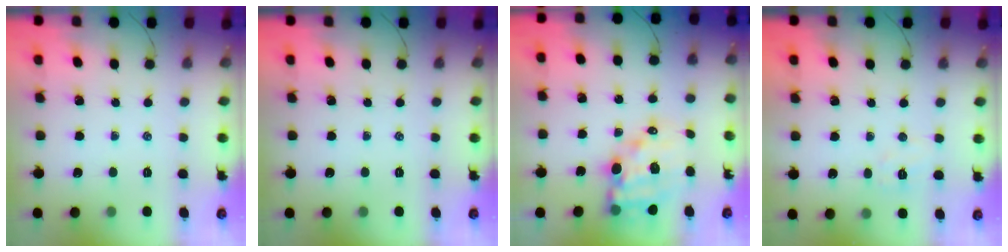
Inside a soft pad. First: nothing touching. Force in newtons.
{"total": 0.0}
{"total": 12.2, "press": 11.8, "slide": 3.0}
{"total": 5.3, "press": 5.2, "slide": 1.1}